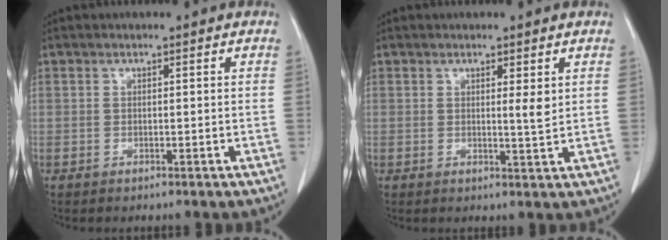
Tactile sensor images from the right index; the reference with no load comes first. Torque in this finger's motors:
{"motor_torque": [-0.03, 0.13, 0.02, 0.02]}